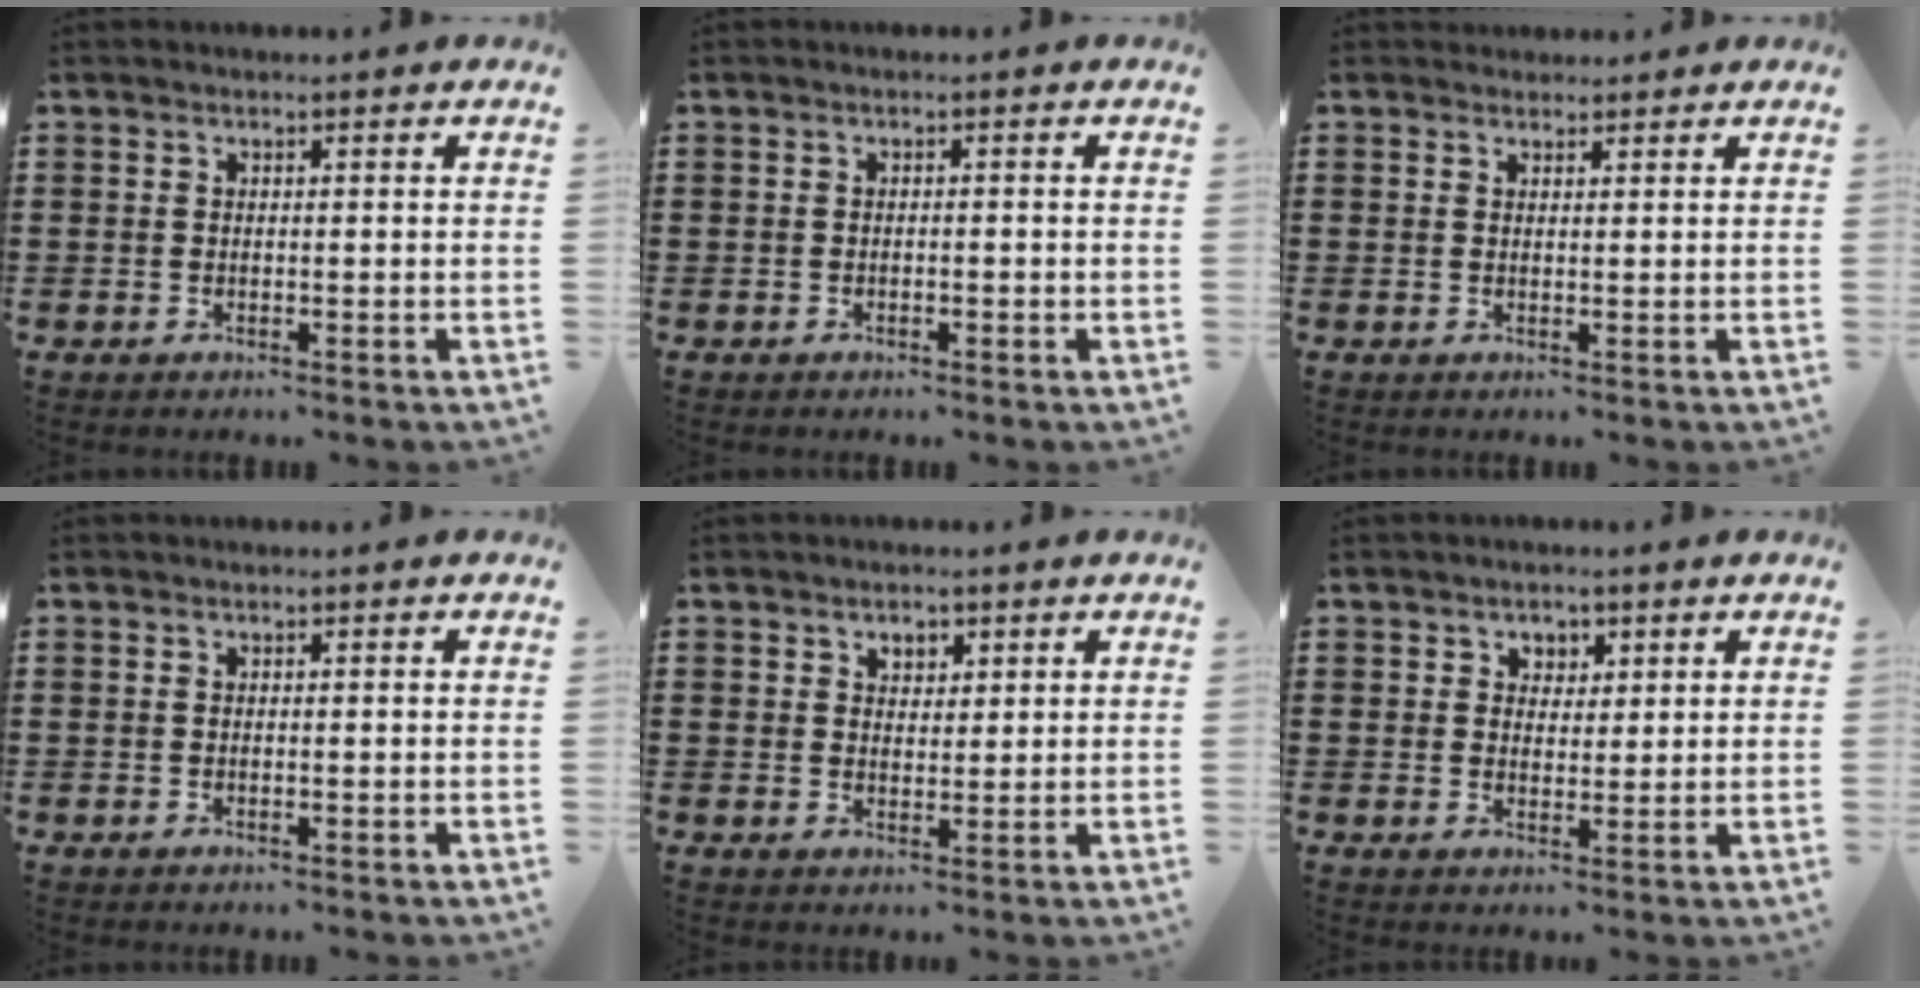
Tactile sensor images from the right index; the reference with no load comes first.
{"total": 0.6, "force": [-0.4, 0.1, 0.4], "torque": [-0.009, -0.001, -0.007]}
{"total": 1.1, "force": [1.0, 0.5, -0.2], "torque": [0.002, 0.002, 0.020]}
{"total": 0.0}
{"total": 2.2, "force": [1.3, 1.6, 0.9], "torque": [-0.023, 0.007, 0.023]}
{"total": 2.4, "force": [1.3, 2.0, 0.5], "torque": [-0.020, 0.011, 0.022]}